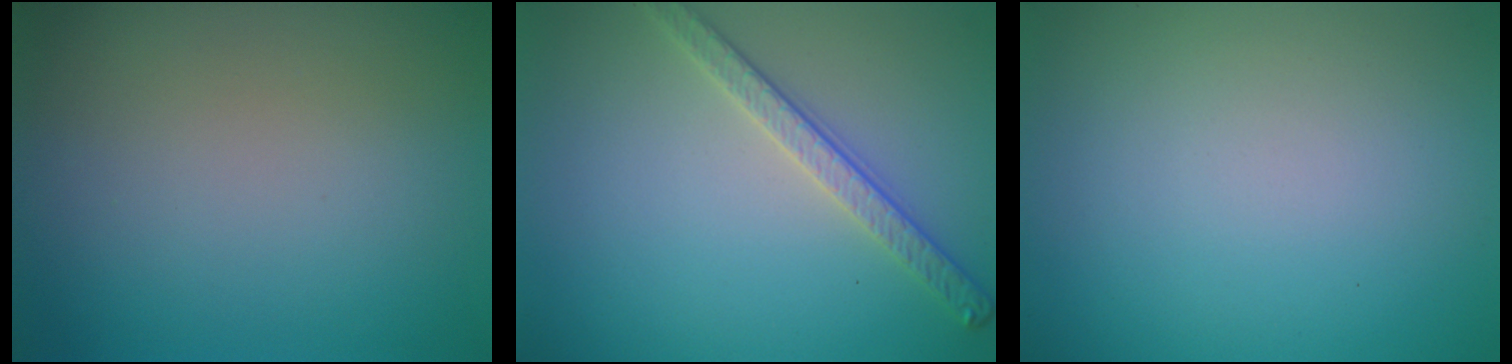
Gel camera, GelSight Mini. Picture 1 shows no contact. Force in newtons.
{"total": 2.8, "press": 2.7, "slide": 0.8}
{"total": 0.0}